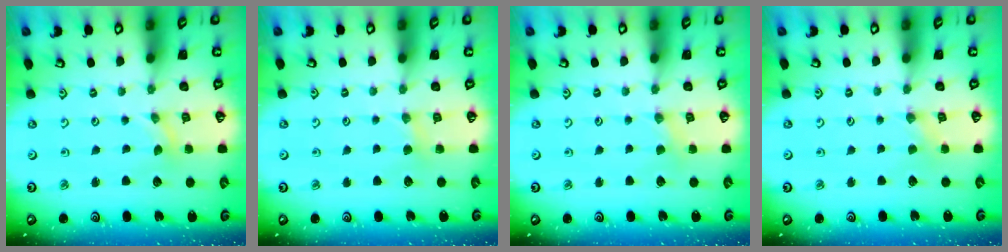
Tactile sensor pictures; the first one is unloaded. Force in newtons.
{"total": 2.7, "press": 2.7, "slide": 0.4}
{"total": 2.2, "press": 2.2, "slide": 0.4}
{"total": 0.0}